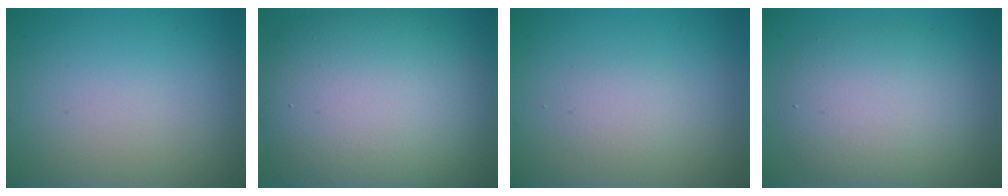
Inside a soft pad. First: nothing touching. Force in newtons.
{"total": 12.8, "press": 12.8, "slide": 0.5}
{"total": 1.5, "press": 1.5, "slide": 0.1}
{"total": 5.4, "press": 5.4, "slide": 0.1}